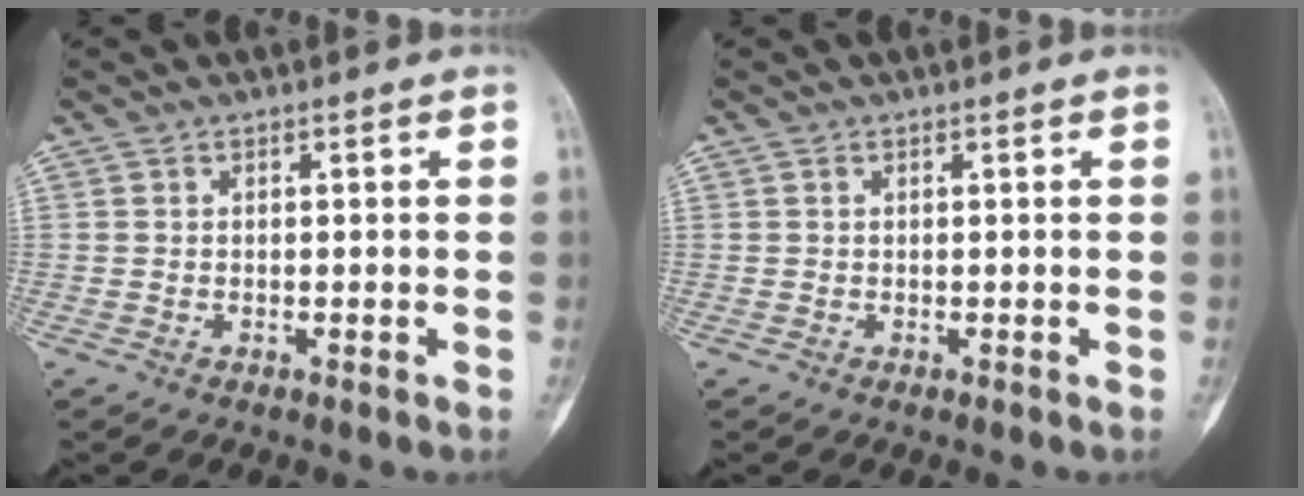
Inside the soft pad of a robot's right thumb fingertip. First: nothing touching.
{"total": 0.0}